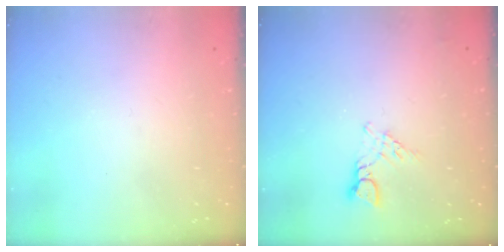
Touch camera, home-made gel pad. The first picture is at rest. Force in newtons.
{"total": 3.5, "press": 3.5, "slide": 0.4}